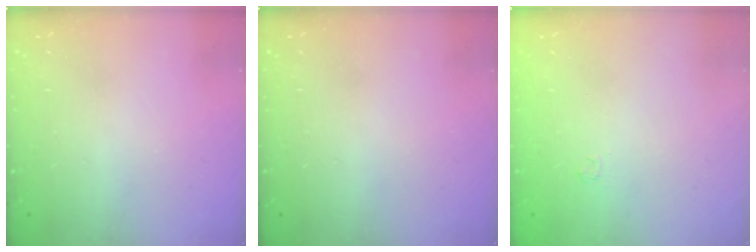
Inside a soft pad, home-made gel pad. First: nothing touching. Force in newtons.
{"total": 0.0}
{"total": 1.7, "press": 1.2, "slide": 1.1}